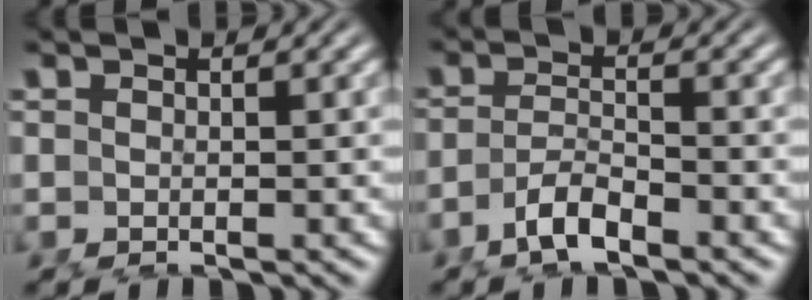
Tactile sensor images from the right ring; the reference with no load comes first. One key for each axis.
{"total": 2.6, "fx": -1.8, "fy": 0.7, "fz": 1.8, "tx": -0.028, "ty": -0.010, "tz": -0.026}